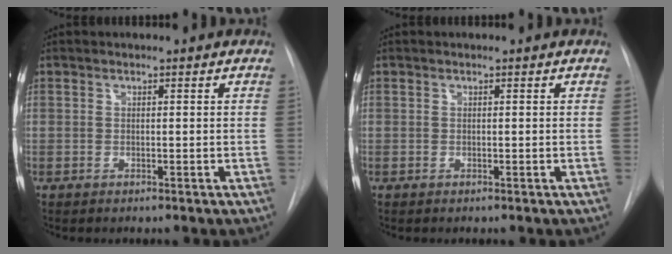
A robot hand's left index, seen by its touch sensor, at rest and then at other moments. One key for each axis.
{"total": 0.0}